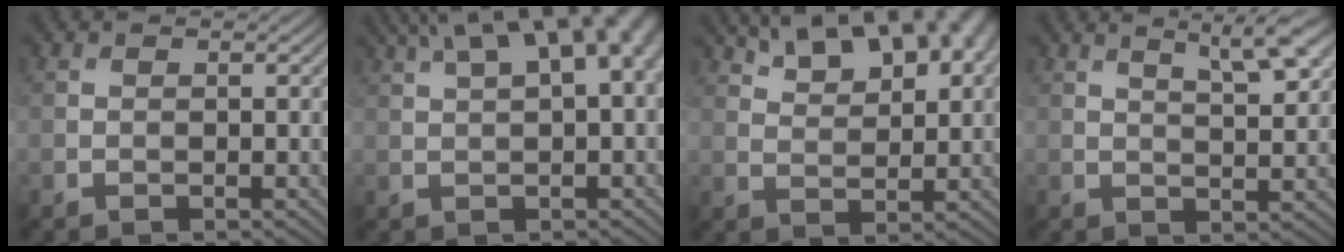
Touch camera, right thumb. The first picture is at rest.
{"total": 10.7, "force": [4.2, 3.8, 9.1], "torque": [-0.139, 0.031, 0.064]}
{"total": 13.2, "force": [8.6, 5.3, 8.5], "torque": [-0.152, 0.024, 0.126]}
{"total": 6.0, "force": [3.5, 1.4, 4.8], "torque": [-0.058, 0.010, 0.055]}